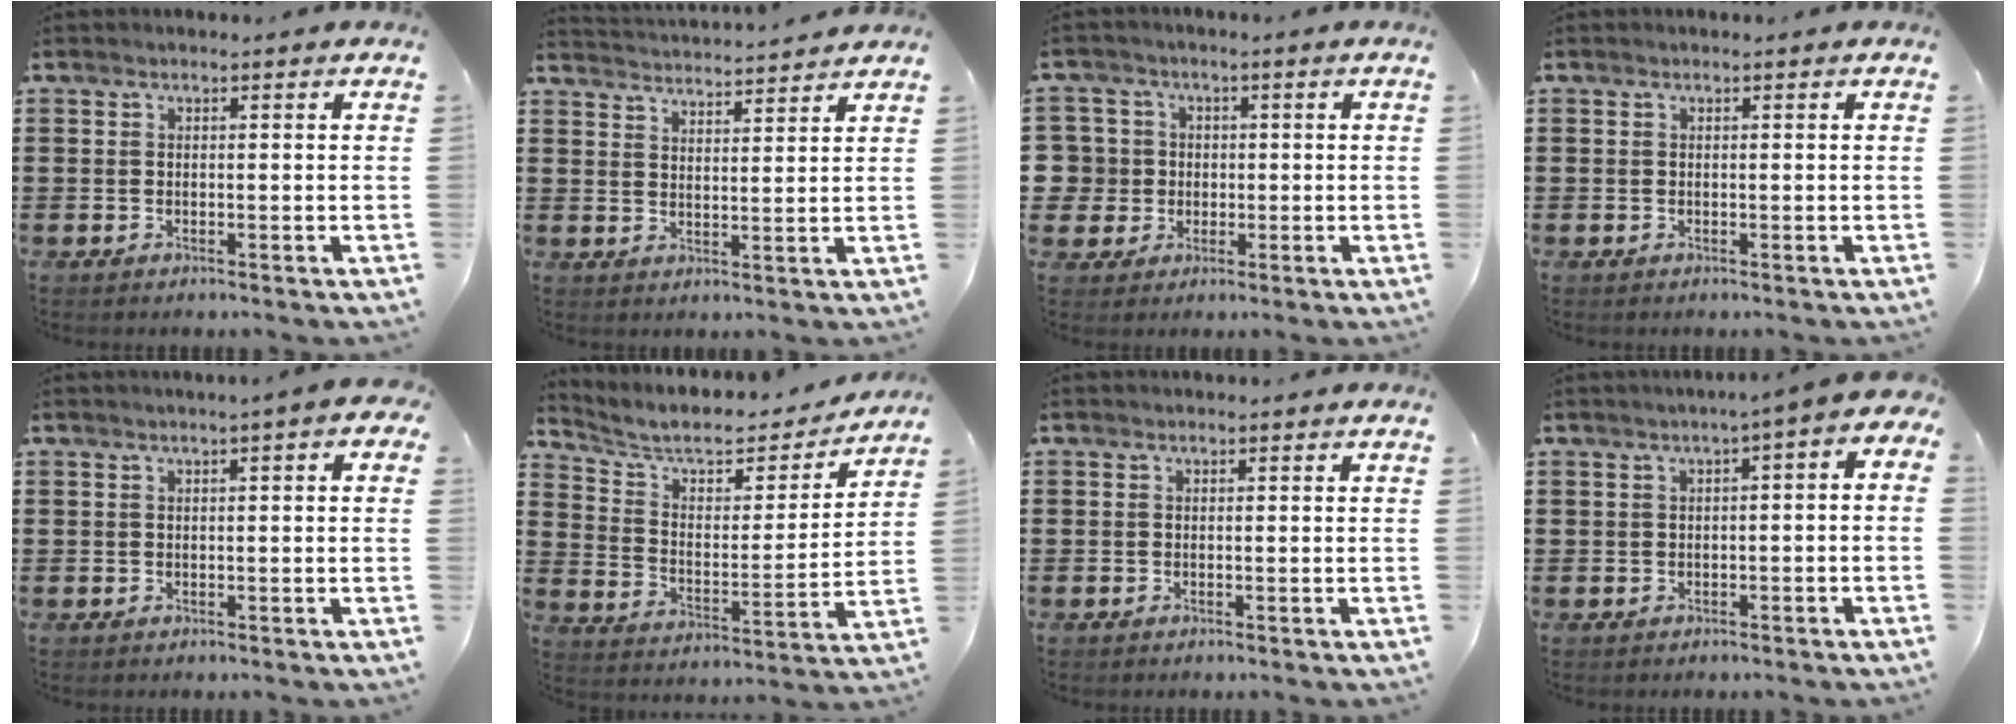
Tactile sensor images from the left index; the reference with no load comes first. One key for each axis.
{"total": 3.4, "fx": 3.3, "fy": -0.6, "fz": -0.2, "tx": -0.008, "ty": -0.023, "tz": 0.057}
{"total": 5.1, "fx": -0.1, "fy": 5.0, "fz": 0.4, "tx": -0.045, "ty": 0.007, "tz": -0.006}
{"total": 0.0}
{"total": 1.3, "fx": 0.3, "fy": 0.1, "fz": 1.3, "tx": -0.023, "ty": -0.002, "tz": 0.005}
{"total": 6.8, "fx": 5.9, "fy": 2.2, "fz": 2.7, "tx": -0.083, "ty": -0.035, "tz": 0.097}
{"total": 0.0}
{"total": 2.0, "fx": -1.0, "fy": 0.5, "fz": 1.6, "tx": -0.032, "ty": 0.003, "tz": -0.025}